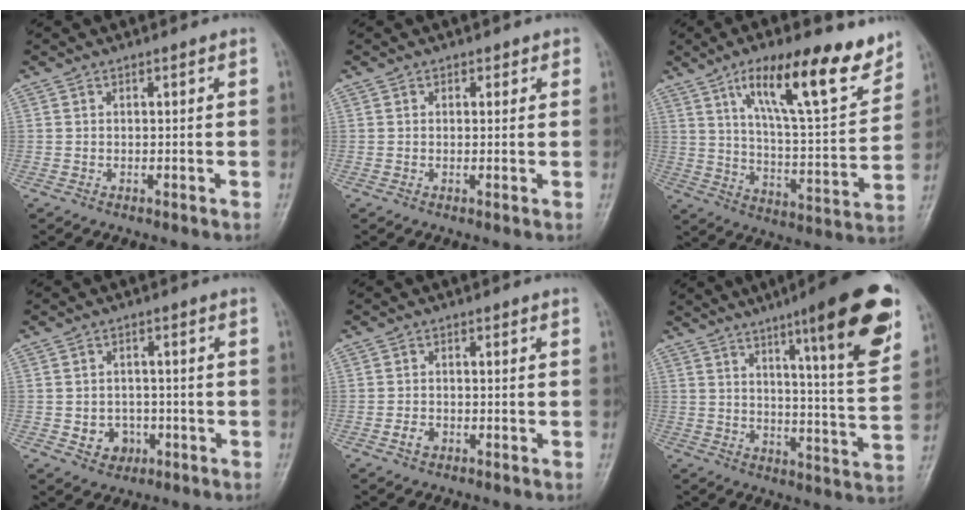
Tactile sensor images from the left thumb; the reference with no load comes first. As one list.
[{"total": 1.3, "force": [0.7, 1.0, 0.4], "torque": [0.013, -0.001, 0.004]}, {"total": 19.3, "force": [11.7, 5.3, 14.4], "torque": [-0.190, -0.053, 0.193]}, {"total": 4.9, "force": [-1.3, 4.3, 1.9], "torque": [-0.003, 0.010, -0.014]}, {"total": 2.1, "force": [-1.0, 1.6, 1.0], "torque": [-0.014, 0.007, -0.019]}, {"total": 19.4, "force": [10.4, 2.6, 16.1], "torque": [-0.199, -0.045, 0.148]}]